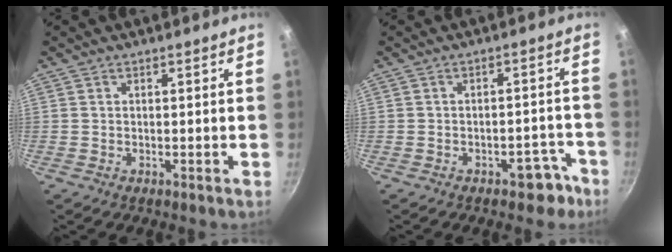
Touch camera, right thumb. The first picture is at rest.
{"total": 5.3, "force": [-3.4, 3.1, 2.7], "torque": [0.002, 0.045, -0.023]}